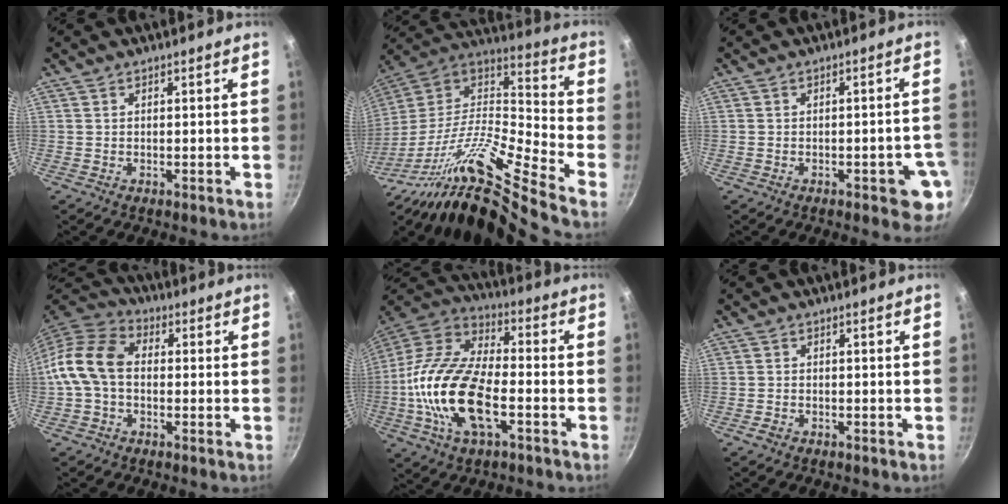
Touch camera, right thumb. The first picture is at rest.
{"total": 26.1, "force": [-16.3, 4.5, 19.8], "torque": [-0.299, 0.079, -0.307]}
{"total": 6.3, "force": [-2.2, 2.6, 5.4], "torque": [-0.041, 0.017, -0.021]}
{"total": 11.4, "force": [-0.5, 8.0, 8.0], "torque": [-0.139, 0.032, -0.030]}
{"total": 20.7, "force": [-5.2, 9.9, 17.4], "torque": [-0.329, 0.035, -0.115]}
{"total": 1.3, "force": [-0.9, 0.8, 0.6], "torque": [-0.018, 0.011, -0.018]}